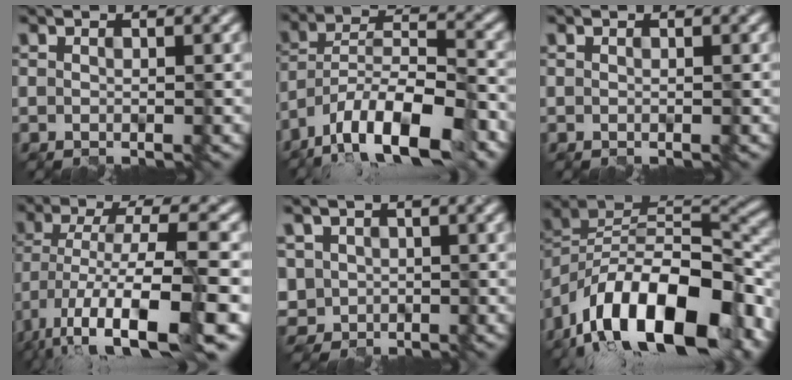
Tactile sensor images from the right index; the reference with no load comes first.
{"total": 14.6, "force": [-10.5, 5.0, 8.8], "torque": [-0.146, 0.007, -0.168]}
{"total": 0.0}
{"total": 12.8, "force": [-5.8, 3.2, 11.0], "torque": [-0.207, 0.001, -0.096]}
{"total": 4.4, "force": [-0.3, 4.2, 1.2], "torque": [-0.027, 0.015, -0.020]}
{"total": 17.3, "force": [-9.5, 7.4, 12.4], "torque": [-0.204, 0.009, -0.170]}